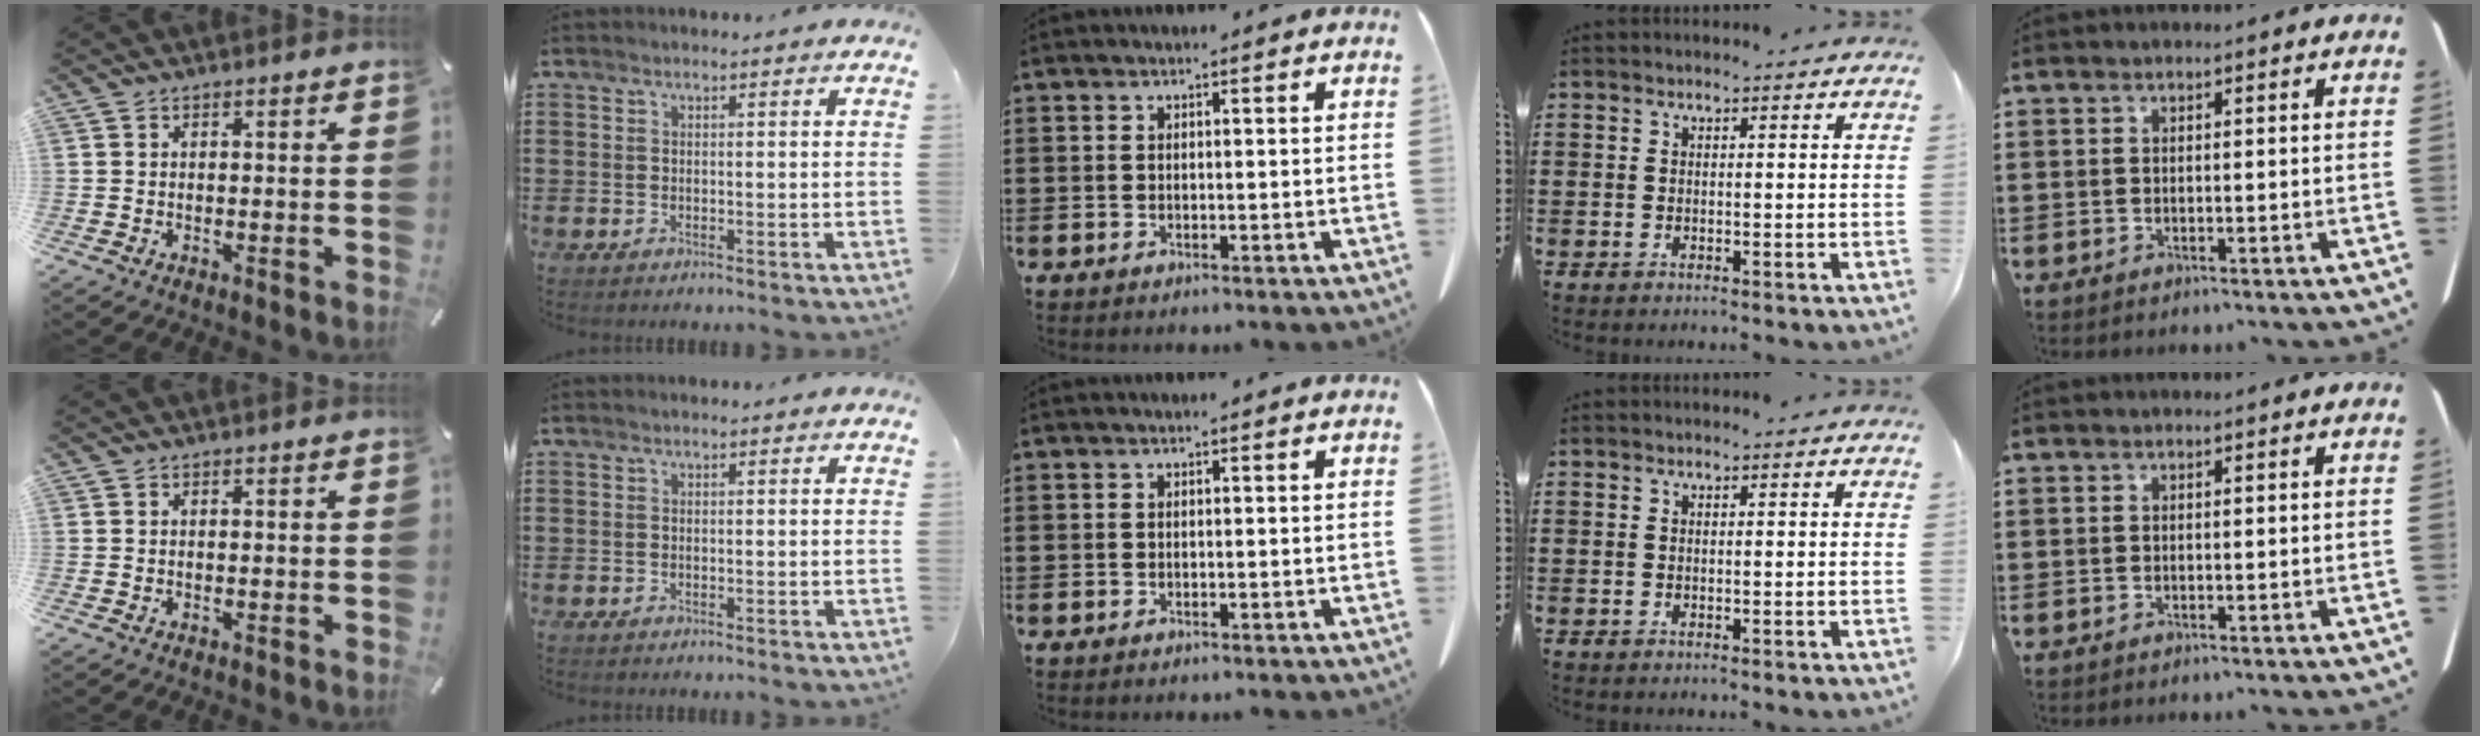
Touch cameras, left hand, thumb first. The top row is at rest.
{}